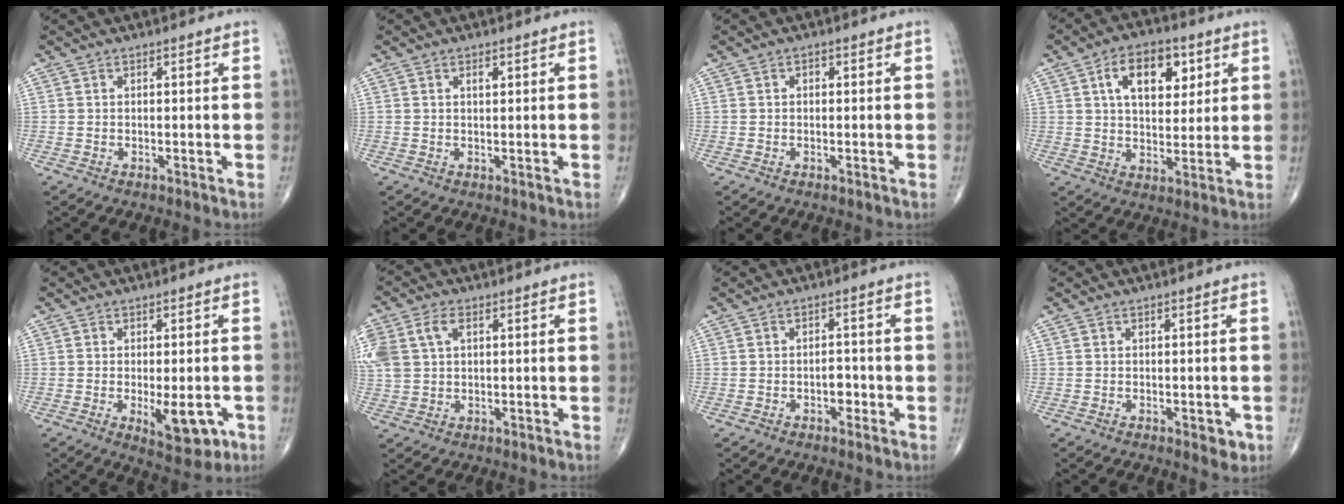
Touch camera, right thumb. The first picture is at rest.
{"total": 1.2, "force": [0.5, 0.6, 0.9], "torque": [-0.012, -0.001, 0.008]}
{"total": 0.7, "force": [0.1, 0.5, 0.4], "torque": [-0.001, 0.002, -0.001]}
{"total": 12.1, "force": [4.5, 7.1, 8.8], "torque": [-0.105, -0.009, 0.071]}
{"total": 7.8, "force": [-2.3, 3.2, 6.8], "torque": [-0.077, -0.012, -0.024]}
{"total": 12.8, "force": [4.0, 8.9, 8.3], "torque": [-0.233, 0.022, 0.081]}
{"total": 2.4, "force": [-0.9, 1.6, 1.6], "torque": [-0.005, 0.009, -0.017]}
{"total": 2.3, "force": [-0.8, 1.2, 1.8], "torque": [-0.010, -0.001, -0.009]}